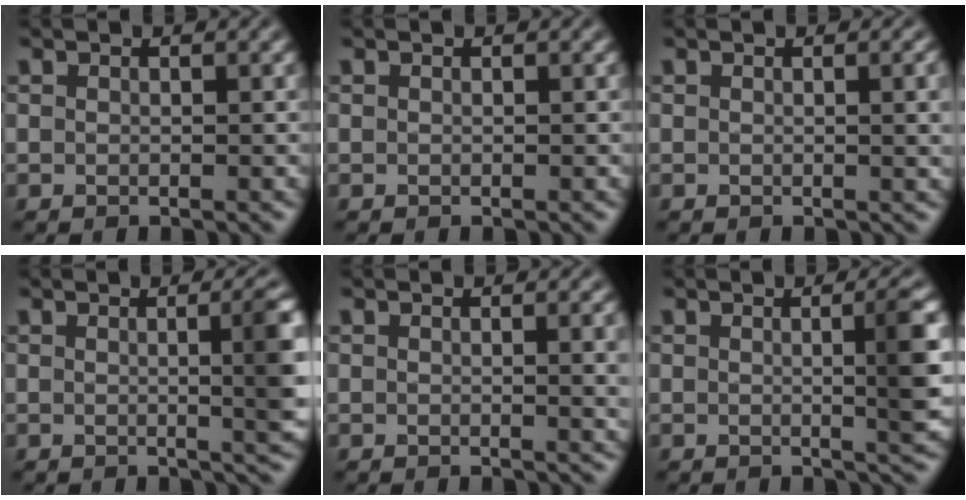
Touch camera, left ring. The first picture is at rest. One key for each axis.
{"total": 0.0}
{"total": 2.4, "fx": 0.2, "fy": 0.7, "fz": 2.3, "tx": -0.021, "ty": 0.003, "tz": -0.002}
{"total": 5.5, "fx": 0.2, "fy": 1.6, "fz": 5.2, "tx": -0.050, "ty": 0.004, "tz": 0.002}
{"total": 3.1, "fx": 0.2, "fy": 0.9, "fz": 2.9, "tx": -0.026, "ty": 0.002, "tz": -0.001}
{"total": 4.2, "fx": 0.2, "fy": 0.9, "fz": 4.1, "tx": -0.047, "ty": 0.002, "tz": -0.002}